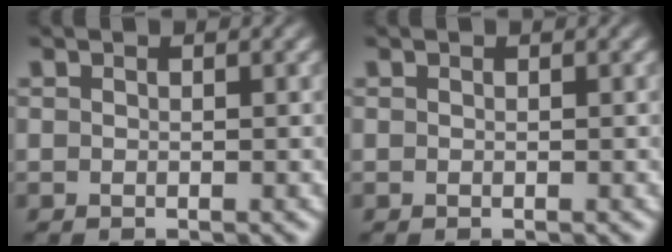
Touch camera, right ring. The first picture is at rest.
{"total": 0.0}